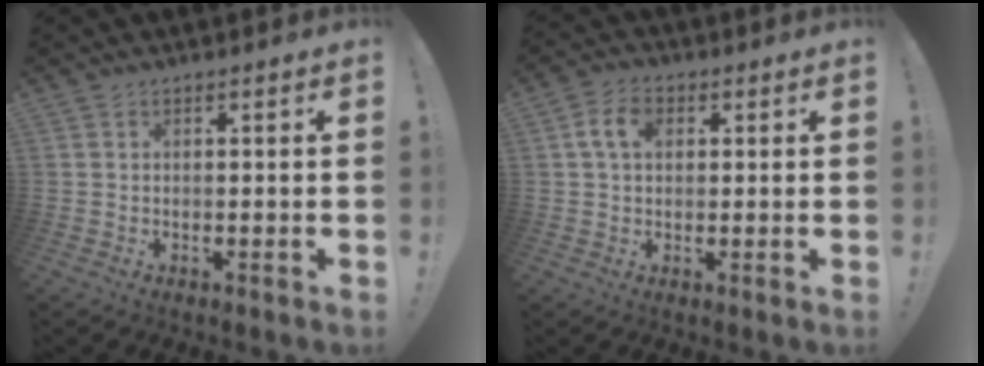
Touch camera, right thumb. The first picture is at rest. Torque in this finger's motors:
{"motor_torque": [0.00, 0.00, 0.00, 0.00, 0.00]}